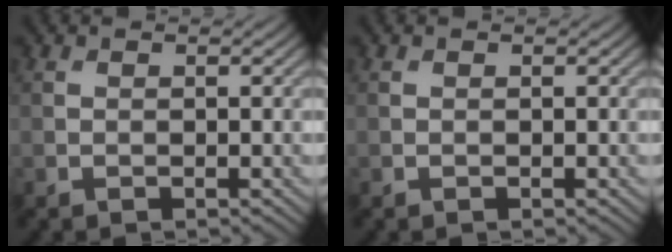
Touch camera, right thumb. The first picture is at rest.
{"total": 0.0}